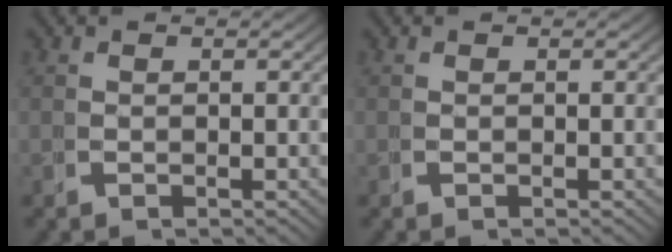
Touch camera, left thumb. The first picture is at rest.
{"total": 0.0}